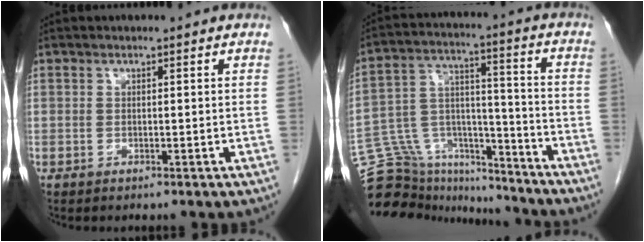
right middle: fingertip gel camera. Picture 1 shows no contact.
{"total": 19.1, "force": [-16.6, 8.0, 5.2], "torque": [-0.122, 0.062, -0.260]}